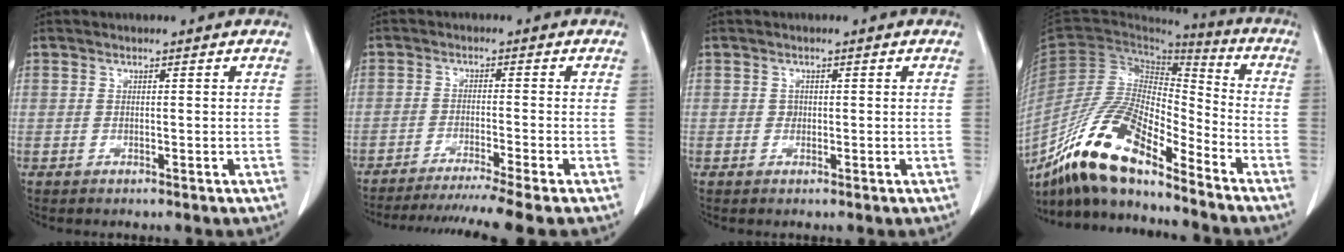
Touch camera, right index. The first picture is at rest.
{"total": 10.9, "force": [-9.3, -2.2, 5.1], "torque": [-0.059, -0.027, -0.145]}
{"total": 0.8, "force": [0.0, 0.7, 0.2], "torque": [0.000, 0.003, 0.001]}
{"total": 17.4, "force": [-13.1, 4.0, 10.7], "torque": [-0.209, -0.005, -0.244]}